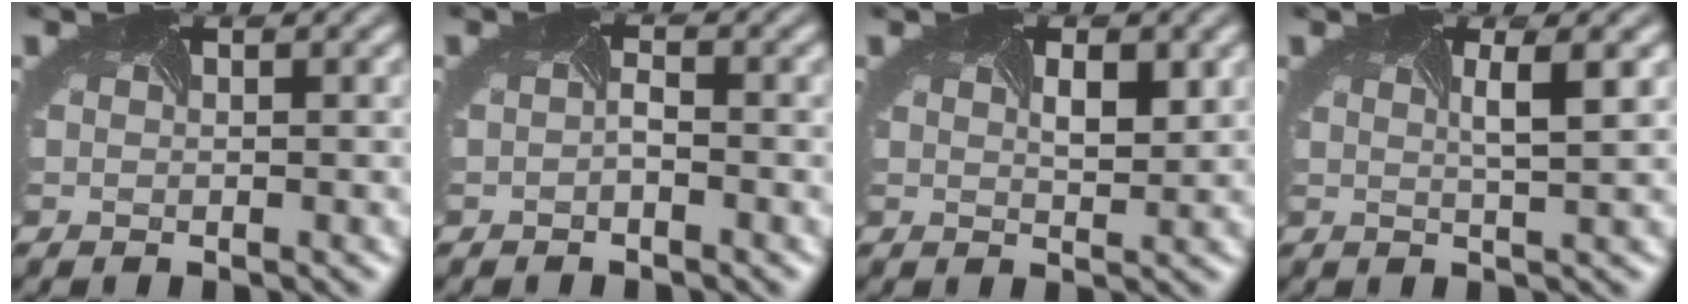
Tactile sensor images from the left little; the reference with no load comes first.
{"total": 0.9, "force": [-0.8, 0.1, 0.4], "torque": [-0.016, -0.004, -0.015]}
{"total": 2.3, "force": [0.8, 1.0, 1.9], "torque": [-0.026, -0.002, 0.015]}
{"total": 2.3, "force": [0.6, 0.5, 2.2], "torque": [-0.017, 0.004, 0.003]}